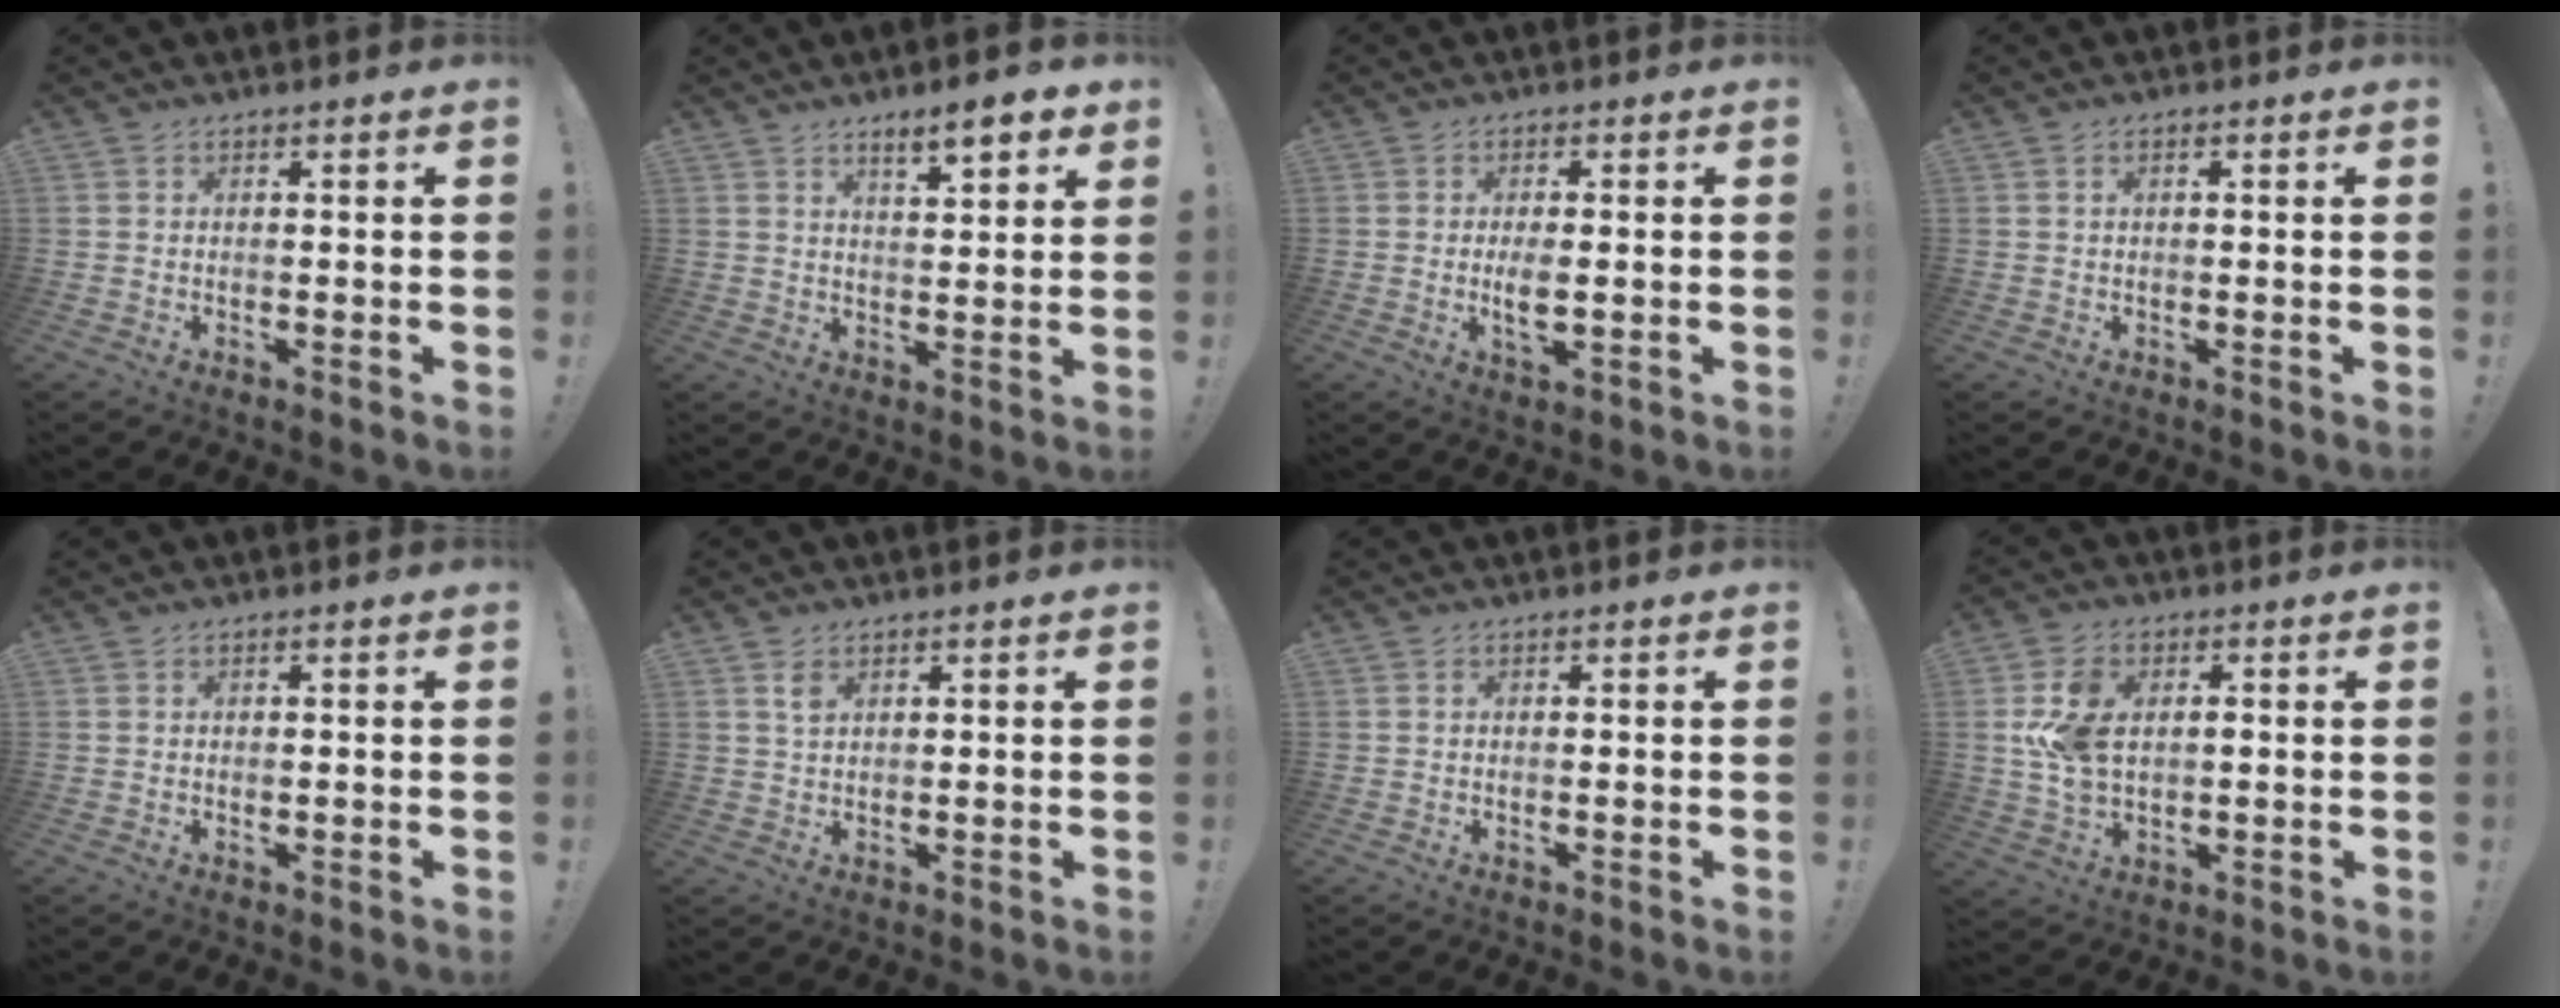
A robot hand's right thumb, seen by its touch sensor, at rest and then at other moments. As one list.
[{"total": 8.1, "force": [5.5, 1.8, 5.7], "torque": [-0.070, -0.033, 0.088]}, {"total": 5.0, "force": [-0.4, 1.7, 4.6], "torque": [-0.079, -0.013, -0.011]}, {"total": 0.7, "force": [0.2, 0.2, 0.7], "torque": [-0.006, -0.002, 0.002]}, {"total": 0.5, "force": [0.0, 0.4, 0.3], "torque": [0.003, -0.001, -0.001]}, {"total": 2.7, "force": [1.5, 1.4, 1.7], "torque": [-0.022, -0.005, 0.025]}, {"total": 0.0}, {"total": 10.6, "force": [1.0, 7.6, 7.3], "torque": [-0.128, 0.000, 0.017]}]